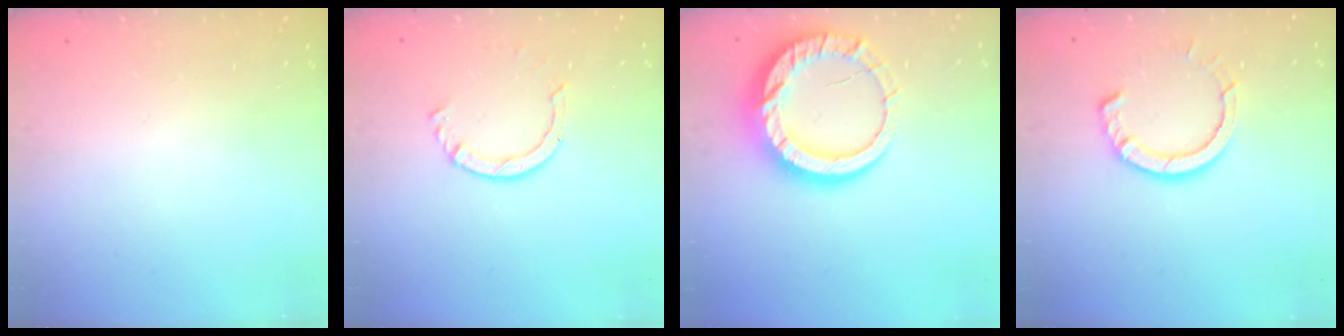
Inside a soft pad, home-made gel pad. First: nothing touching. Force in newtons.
{"total": 3.2, "press": 3.2, "slide": 0.3}
{"total": 16.0, "press": 15.9, "slide": 1.4}
{"total": 8.5, "press": 8.4, "slide": 1.0}